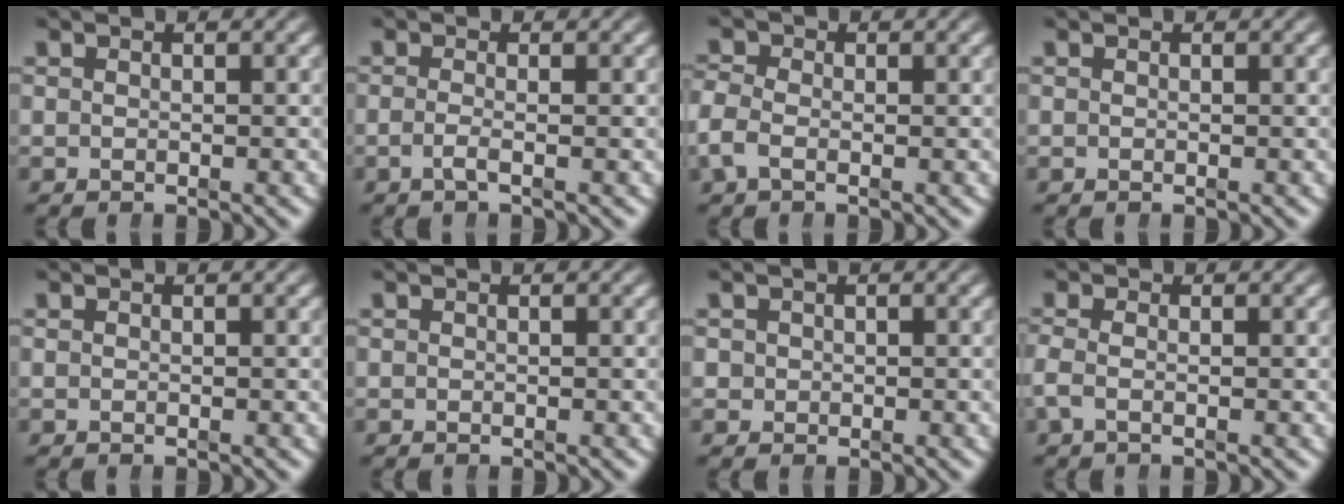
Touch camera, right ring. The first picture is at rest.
{"total": 1.5, "force": [-0.9, -0.2, 1.1], "torque": [-0.028, -0.012, -0.014]}
{"total": 2.4, "force": [-0.8, 1.8, 1.4], "torque": [-0.043, -0.011, -0.014]}
{"total": 0.0}
{"total": 0.0}
{"total": 0.0}
{"total": 1.8, "force": [0.2, 1.7, 0.5], "torque": [-0.021, -0.007, 0.005]}
{"total": 1.8, "force": [-0.6, 0.9, 1.5], "torque": [-0.046, -0.012, -0.008]}